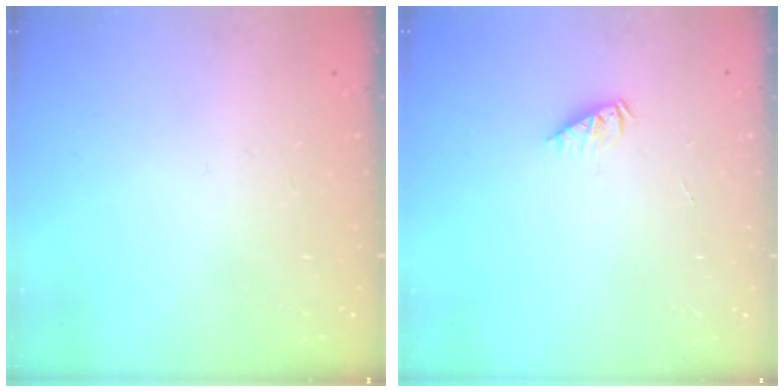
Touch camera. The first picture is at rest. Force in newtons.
{"total": 2.1, "press": 2.1, "slide": 0.3}